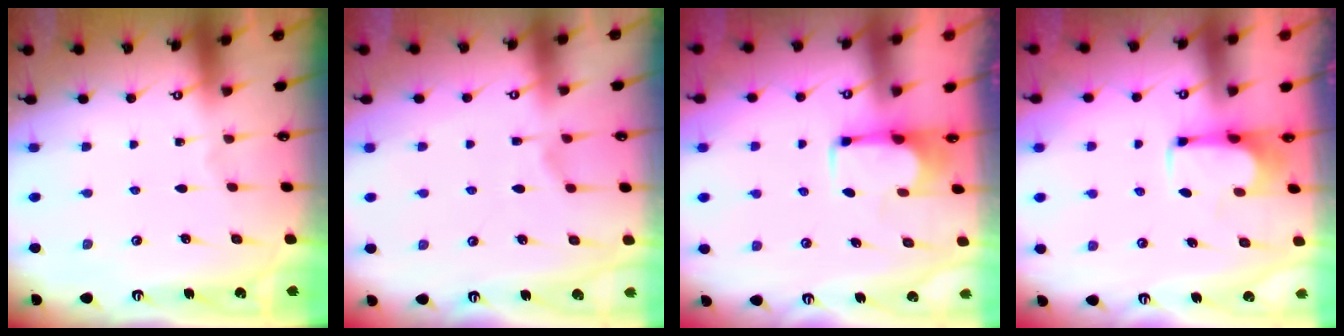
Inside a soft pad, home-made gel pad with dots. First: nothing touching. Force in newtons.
{"total": 1.5, "press": 0.9, "slide": 1.2}
{"total": 1.8, "press": 1.6, "slide": 0.8}
{"total": 3.6, "press": 3.5, "slide": 0.7}